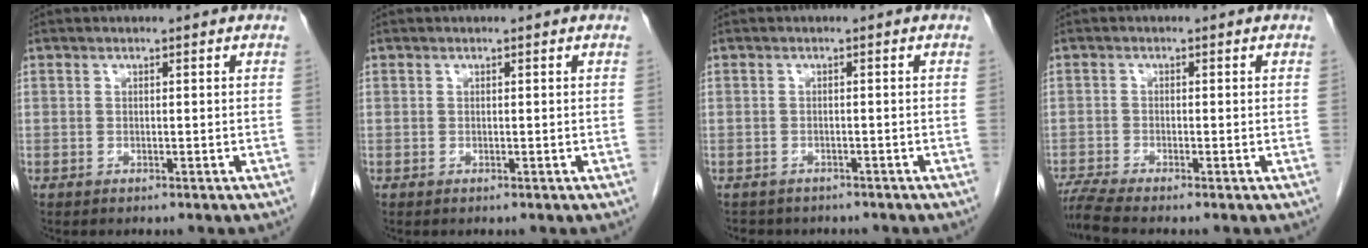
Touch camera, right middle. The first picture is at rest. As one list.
[{"total": 0.0}, {"total": 4.6, "force": [-4.0, 2.1, 0.8], "torque": [-0.016, 0.000, -0.048]}, {"total": 3.5, "force": [-3.1, -0.9, 1.3], "torque": [-0.034, -0.013, -0.065]}]